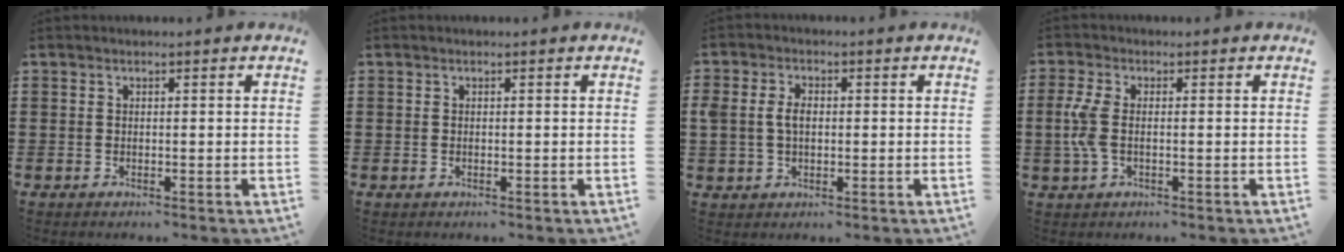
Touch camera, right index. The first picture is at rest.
{"total": 0.0}
{"total": 3.6, "force": [0.2, 2.4, 2.6], "torque": [-0.071, 0.005, -0.003]}
{"total": 4.8, "force": [-0.4, 2.2, 4.2], "torque": [-0.112, -0.008, -0.016]}